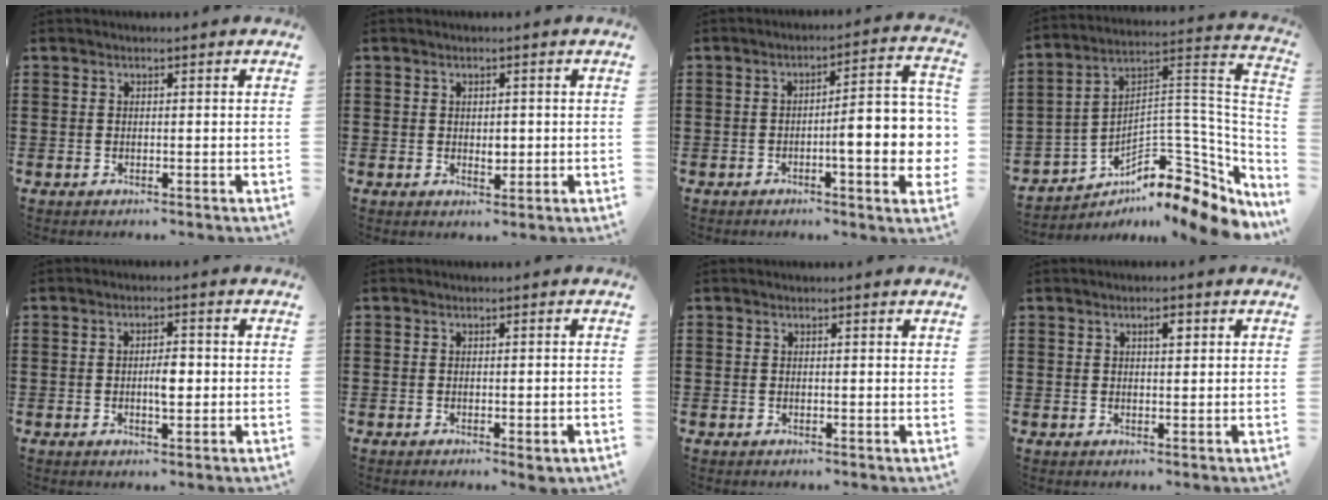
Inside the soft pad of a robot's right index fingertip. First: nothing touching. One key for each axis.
{"total": 2.0, "fx": 0.1, "fy": 1.2, "fz": 1.6, "tx": -0.023, "ty": 0.001, "tz": 0.000}
{"total": 9.9, "fx": -1.5, "fy": 2.3, "fz": 9.5, "tx": -0.126, "ty": -0.019, "tz": -0.030}
{"total": 8.6, "fx": -5.8, "fy": 3.5, "fz": 5.4, "tx": -0.078, "ty": -0.007, "tz": -0.115}
{"total": 3.4, "fx": -0.2, "fy": 1.3, "fz": 3.1, "tx": -0.051, "ty": 0.000, "tz": -0.006}
{"total": 0.9, "fx": -0.6, "fy": 0.1, "fz": 0.7, "tx": -0.012, "ty": -0.004, "tz": -0.009}
{"total": 0.0}
{"total": 1.9, "fx": 0.7, "fy": 0.6, "fz": 1.6, "tx": -0.025, "ty": 0.003, "tz": 0.009}